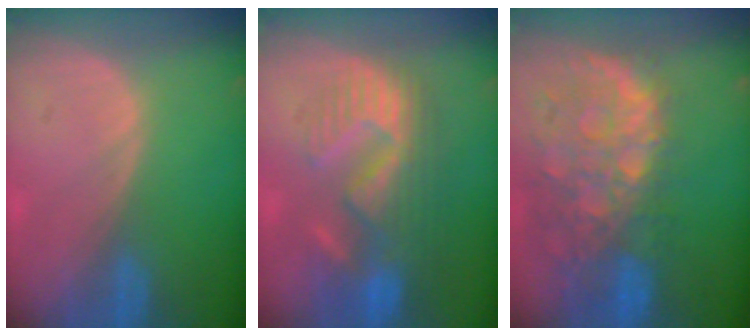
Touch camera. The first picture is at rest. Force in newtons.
{"total": 10.9, "press": 9.8, "slide": 4.9}
{"total": 12.6, "press": 10.4, "slide": 7.1}